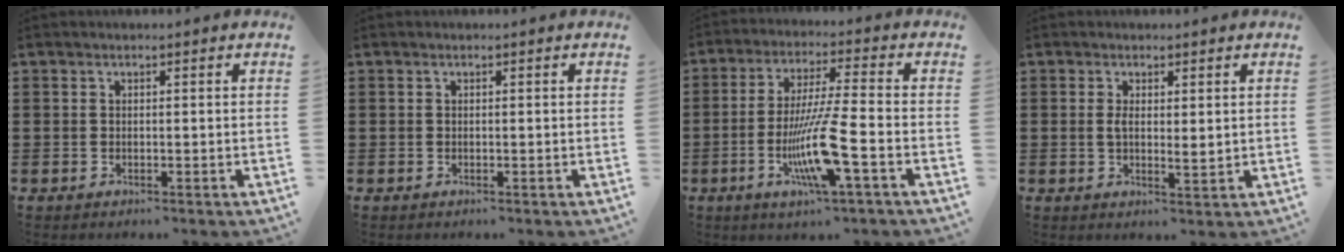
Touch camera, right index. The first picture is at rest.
{"total": 0.0}
{"total": 11.3, "force": [-3.9, 0.8, 10.6], "torque": [-0.215, -0.017, -0.077]}
{"total": 2.4, "force": [0.6, 0.6, 2.2], "torque": [-0.035, -0.004, 0.010]}